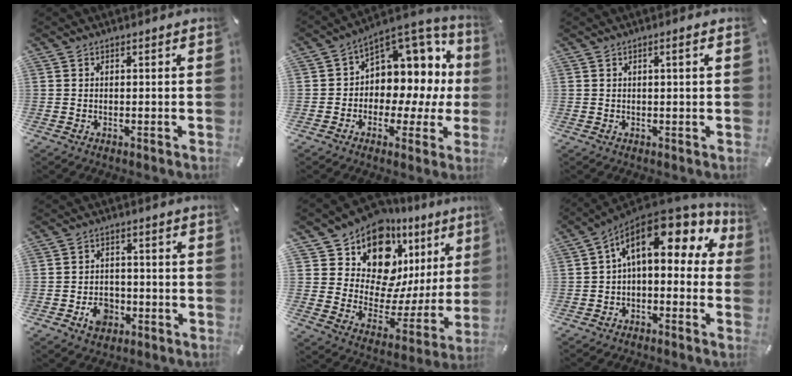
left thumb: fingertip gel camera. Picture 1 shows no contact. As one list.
[{"total": 9.8, "force": [2.9, 8.0, 4.8], "torque": [-0.055, -0.049, 0.055]}, {"total": 1.7, "force": [0.4, 0.1, 1.6], "torque": [-0.029, 0.001, 0.006]}, {"total": 6.5, "force": [-2.5, 5.1, 3.0], "torque": [-0.052, 0.011, -0.044]}, {"total": 15.8, "force": [11.6, 8.8, 6.0], "torque": [-0.094, -0.113, 0.200]}, {"total": 13.1, "force": [5.3, 7.2, 9.5], "torque": [-0.150, -0.041, 0.089]}]